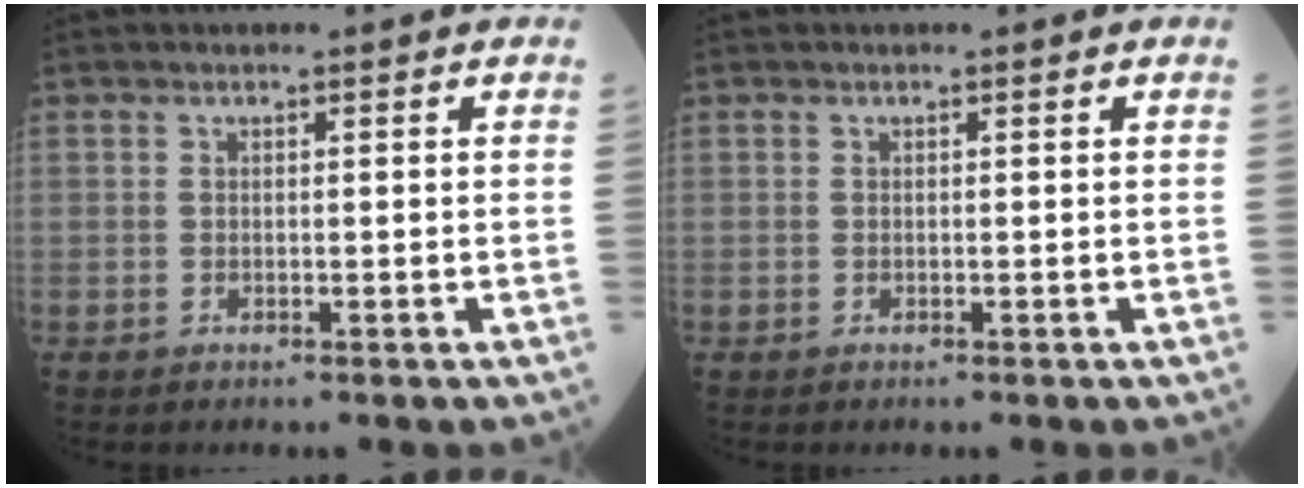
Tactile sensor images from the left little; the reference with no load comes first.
{"total": 0.0}